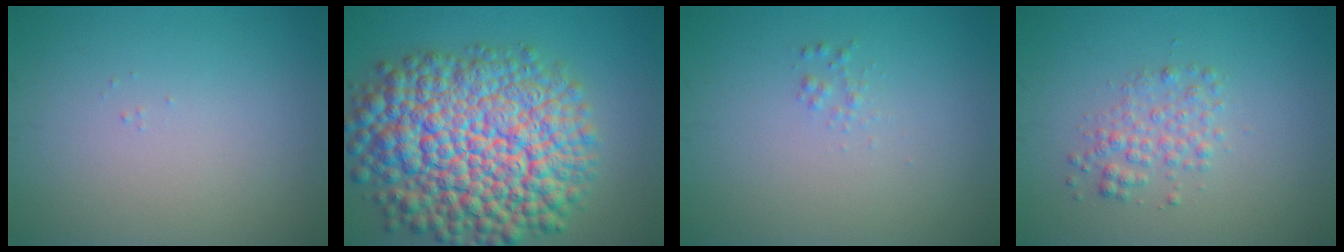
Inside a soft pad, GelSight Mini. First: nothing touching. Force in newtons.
{"total": 15.7, "press": 15.7, "slide": 0.6}
{"total": 0.7, "press": 0.7, "slide": 0.0}
{"total": 2.2, "press": 2.2, "slide": 0.0}